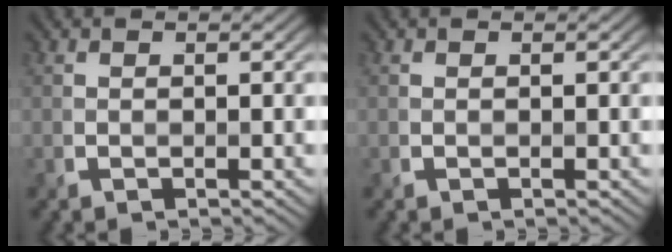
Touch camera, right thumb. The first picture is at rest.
{"total": 0.0}